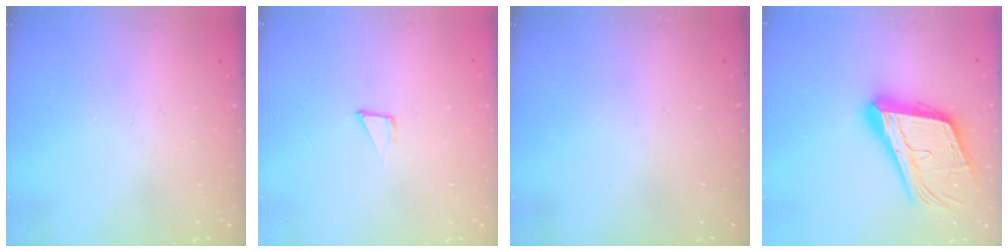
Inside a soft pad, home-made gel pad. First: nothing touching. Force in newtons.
{"total": 2.1, "press": 2.1, "slide": 0.1}
{"total": 0.0}
{"total": 23.2, "press": 22.8, "slide": 3.7}